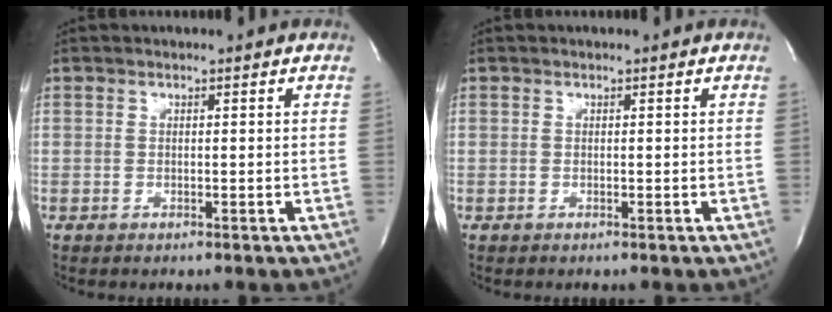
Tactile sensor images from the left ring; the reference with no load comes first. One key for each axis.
{"total": 0.0}